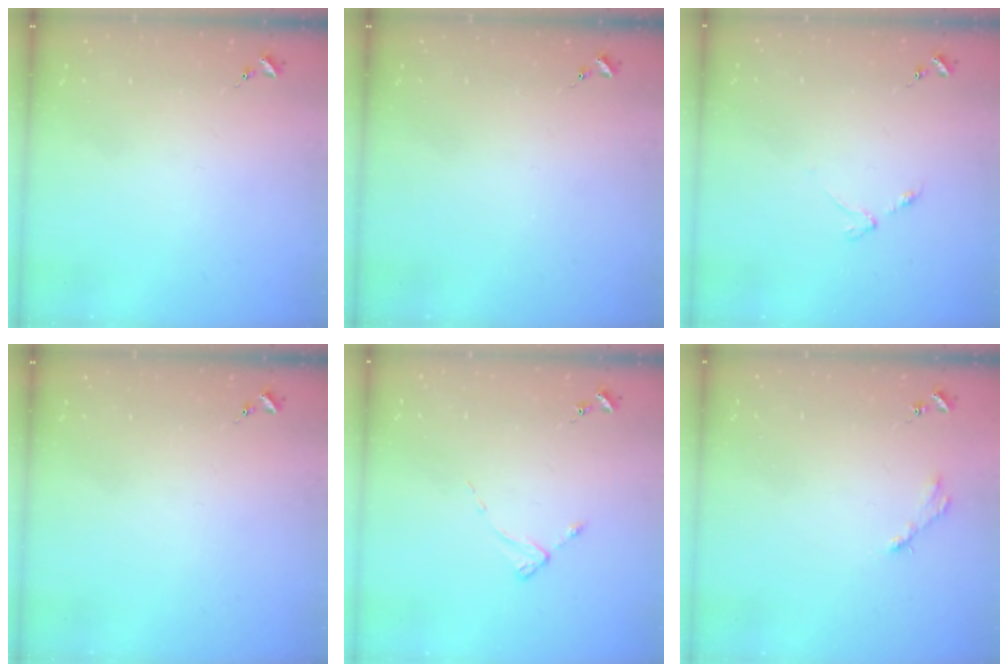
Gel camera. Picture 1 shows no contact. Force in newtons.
{"total": 0.0}
{"total": 3.2, "press": 3.1, "slide": 0.5}
{"total": 0.0}
{"total": 2.0, "press": 2.0, "slide": 0.3}
{"total": 2.8, "press": 2.8, "slide": 0.4}